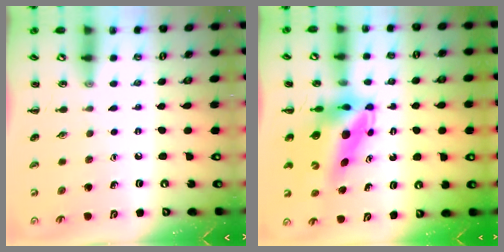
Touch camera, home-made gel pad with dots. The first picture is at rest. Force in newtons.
{"total": 7.5, "press": 7.2, "slide": 2.0}